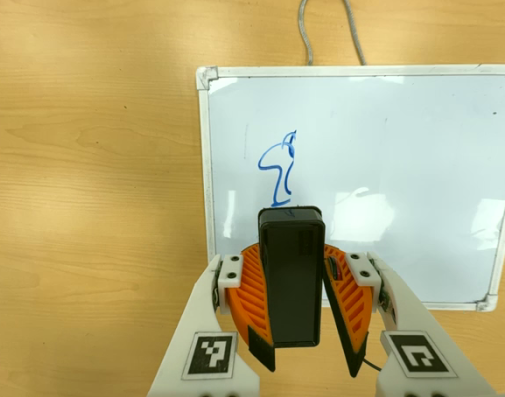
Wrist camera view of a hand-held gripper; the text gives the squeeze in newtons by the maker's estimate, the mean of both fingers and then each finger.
{"total": 10.2, "left": 10.2, "right": 10.2}